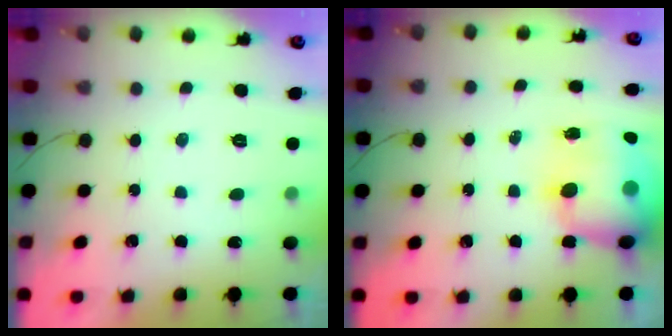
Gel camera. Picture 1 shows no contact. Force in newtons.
{"total": 14.6, "press": 14.2, "slide": 3.6}